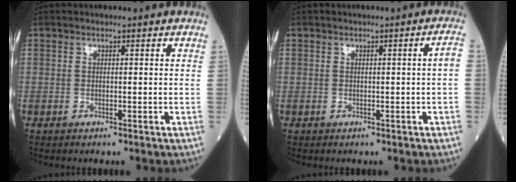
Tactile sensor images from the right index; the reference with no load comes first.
{"total": 1.7, "force": [-0.2, -0.2, 1.7], "torque": [-0.017, 0.001, -0.002]}